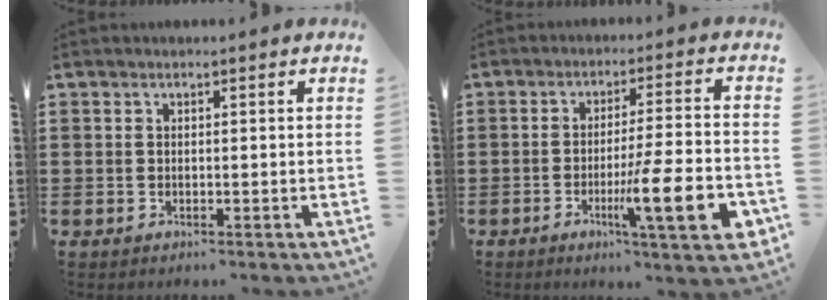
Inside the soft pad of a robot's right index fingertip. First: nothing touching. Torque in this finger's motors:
{"motor_torque": [2.14, 0.00, 0.64, 0.21]}